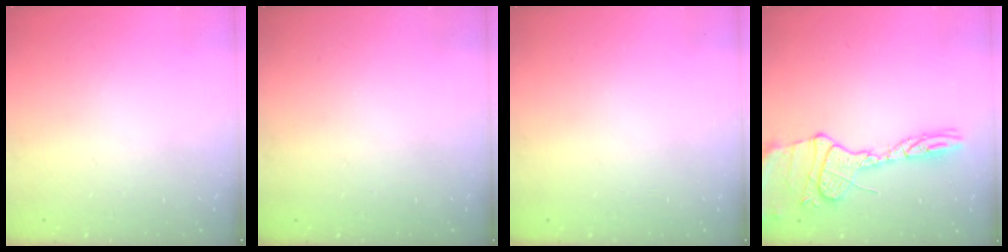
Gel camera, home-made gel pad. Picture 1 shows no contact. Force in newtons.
{"total": 0.0}
{"total": 0.0}
{"total": 14.8, "press": 14.8, "slide": 1.1}